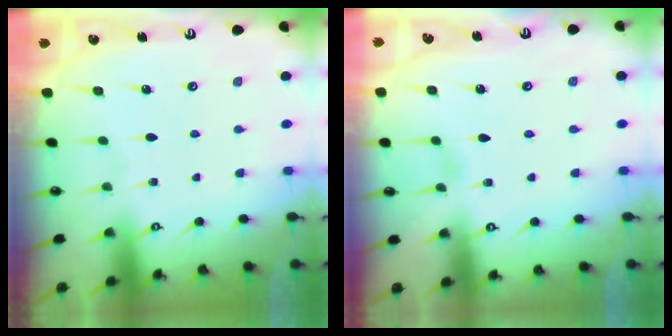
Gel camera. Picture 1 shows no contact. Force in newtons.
{"total": 1.7, "press": 1.6, "slide": 0.2}